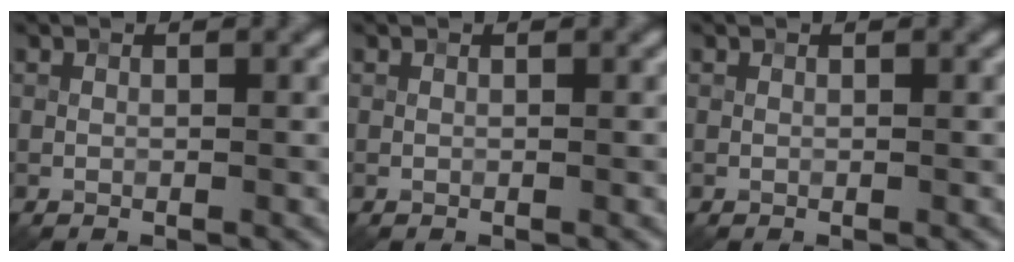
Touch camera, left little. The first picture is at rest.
{"total": 0.0}
{"total": 0.0}